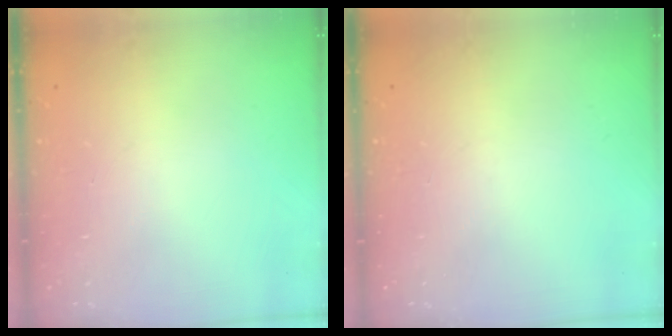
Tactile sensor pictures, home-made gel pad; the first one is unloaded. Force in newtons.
{"total": 0.0}